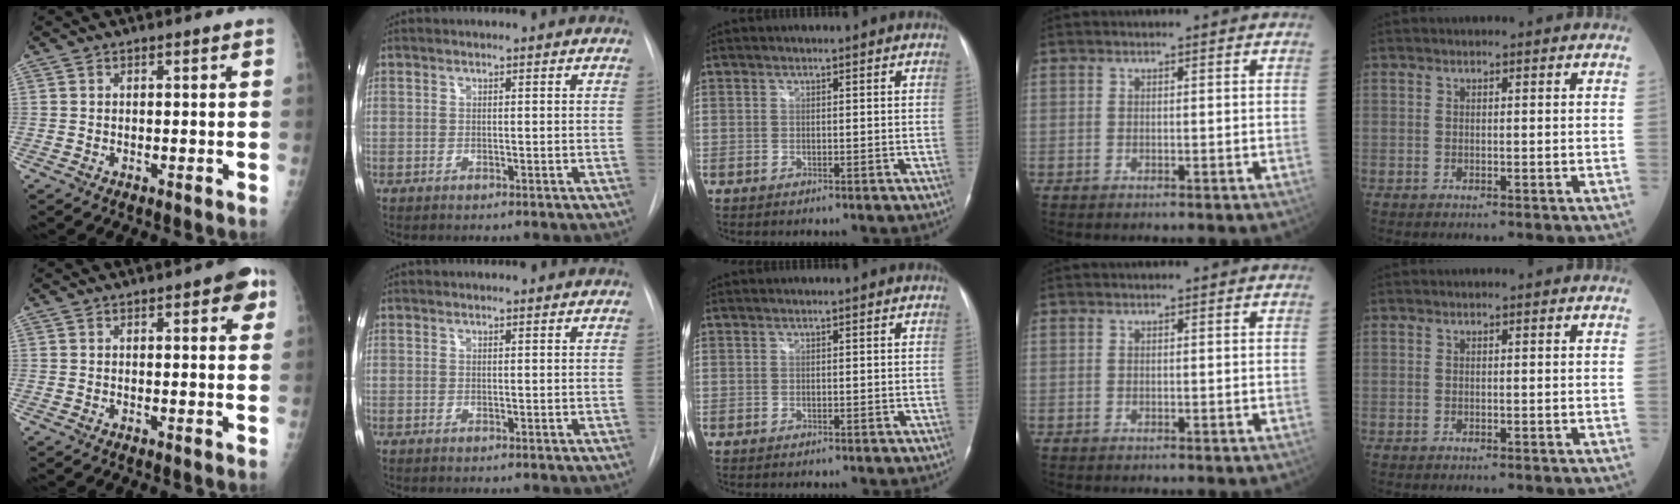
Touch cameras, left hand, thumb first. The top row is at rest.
{"thumb": {"total": 5.1, "force": [2.3, 1.8, 4.2], "torque": [-0.034, -0.002, 0.019]}}